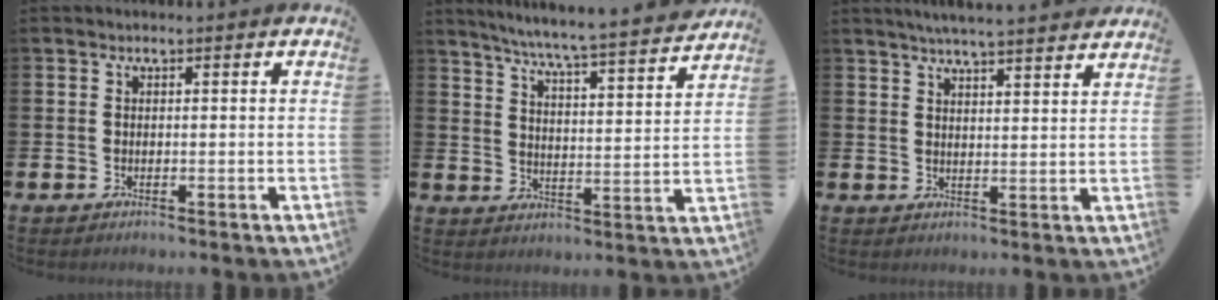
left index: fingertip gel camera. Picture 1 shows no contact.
{"total": 6.9, "force": [6.5, -0.5, 2.2], "torque": [-0.058, -0.057, 0.108]}
{"total": 4.9, "force": [4.8, -0.5, 0.9], "torque": [-0.022, -0.025, 0.083]}